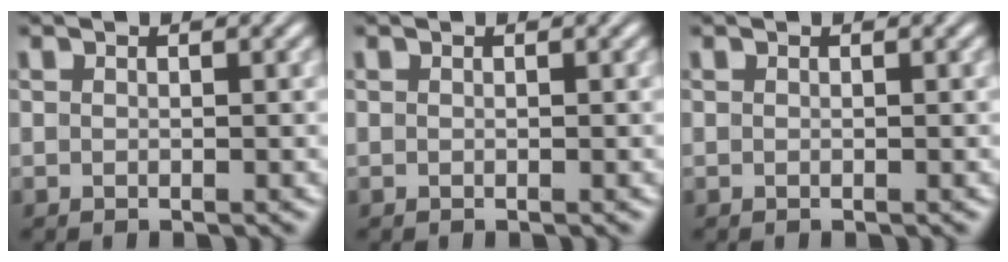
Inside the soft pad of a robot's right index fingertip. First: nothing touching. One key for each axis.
{"total": 0.0}
{"total": 0.0}